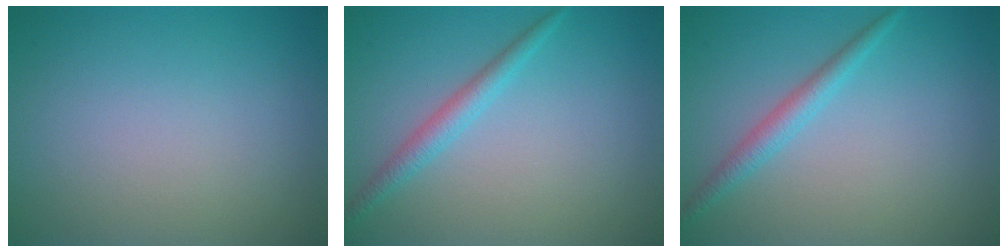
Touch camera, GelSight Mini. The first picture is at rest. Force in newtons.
{"total": 2.0, "press": 2.0, "slide": 0.1}
{"total": 2.0, "press": 2.0, "slide": 0.1}